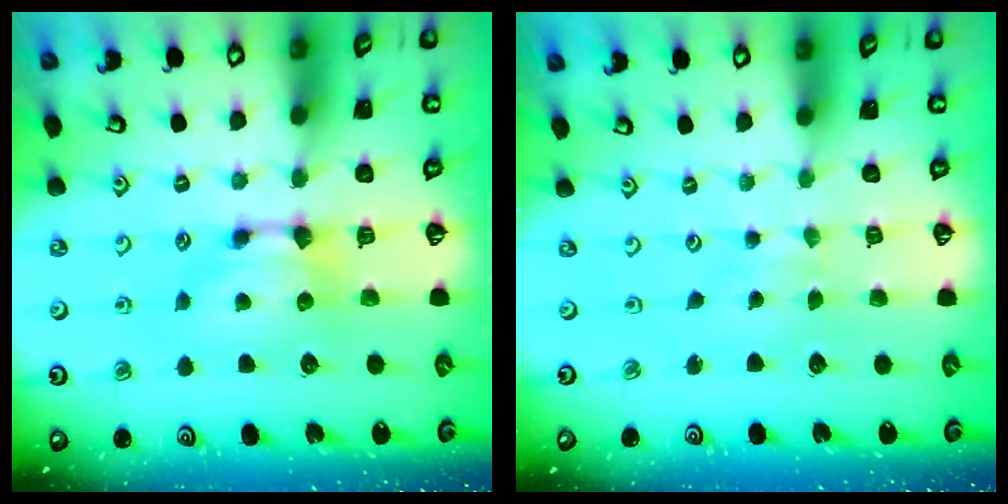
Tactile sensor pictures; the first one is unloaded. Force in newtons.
{"total": 4.1, "press": 4.1, "slide": 0.1}